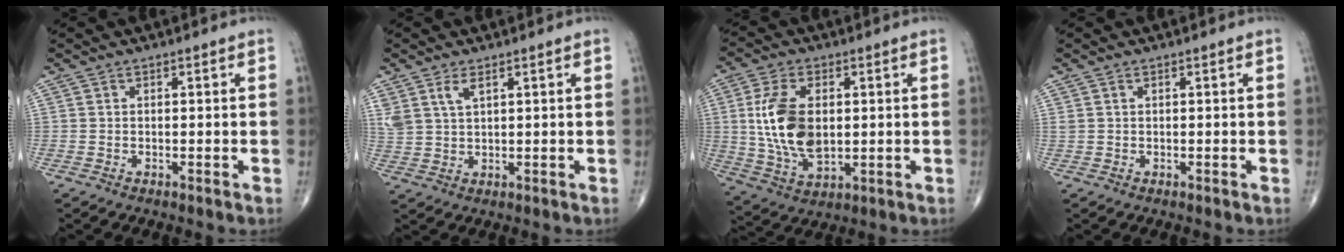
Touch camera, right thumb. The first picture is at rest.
{"total": 4.5, "force": [2.5, 2.1, 3.1], "torque": [-0.068, -0.007, 0.059]}
{"total": 13.4, "force": [1.4, 7.5, 11.1], "torque": [-0.218, -0.008, 0.034]}
{"total": 0.8, "force": [0.4, 0.4, 0.5], "torque": [-0.012, 0.009, 0.011]}